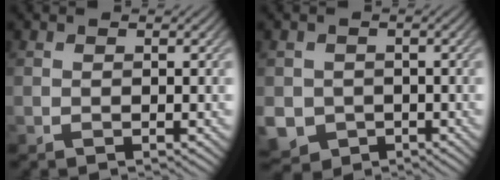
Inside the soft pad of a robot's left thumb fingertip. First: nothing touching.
{"total": 5.1, "force": [-1.4, 4.6, 1.7], "torque": [-0.052, -0.028, -0.028]}